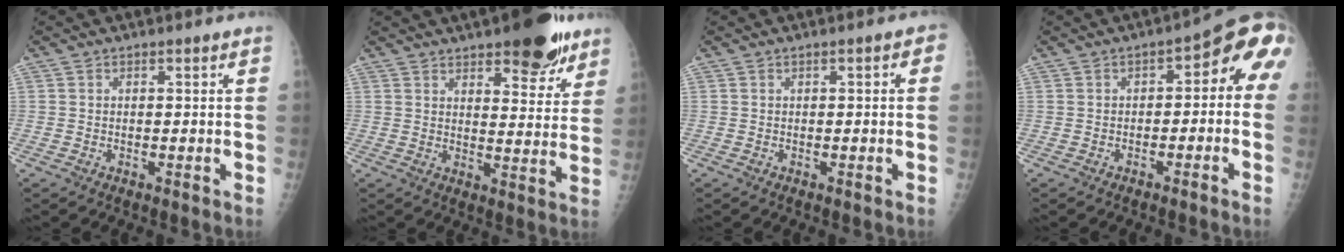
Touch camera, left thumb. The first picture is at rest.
{"total": 13.1, "force": [8.7, 4.9, 8.4], "torque": [-0.066, -0.043, 0.118]}
{"total": 1.6, "force": [0.2, 0.7, 1.4], "torque": [-0.010, 0.006, -0.003]}
{"total": 8.0, "force": [-1.5, 4.5, 6.4], "torque": [-0.049, 0.048, -0.030]}